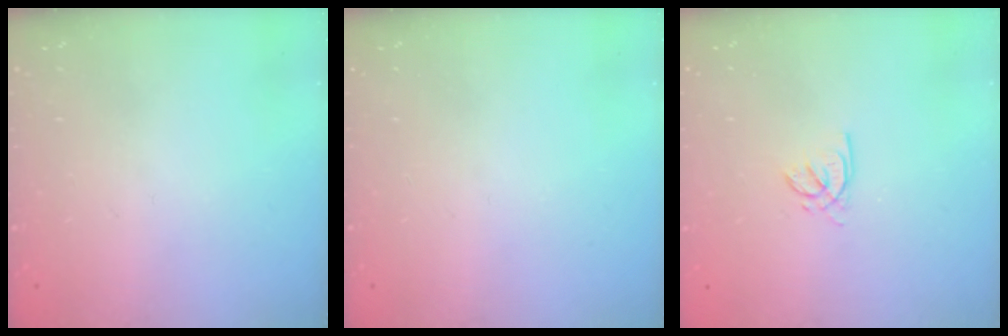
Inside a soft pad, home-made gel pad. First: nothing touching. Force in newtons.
{"total": 0.0}
{"total": 2.2, "press": 2.2, "slide": 0.2}